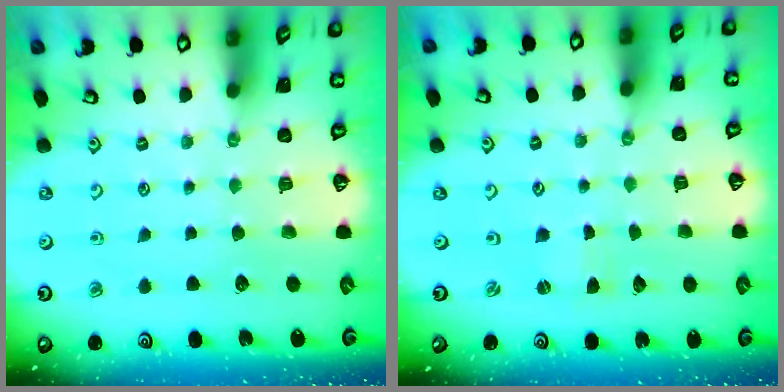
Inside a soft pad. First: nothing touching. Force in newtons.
{"total": 0.0}